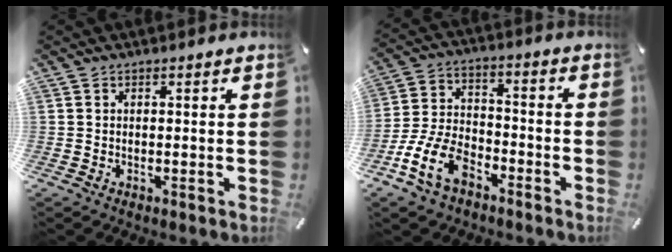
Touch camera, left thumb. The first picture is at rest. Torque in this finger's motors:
{"motor_torque": [-0.76, 1.49, 0.25, 0.23, 0.10]}